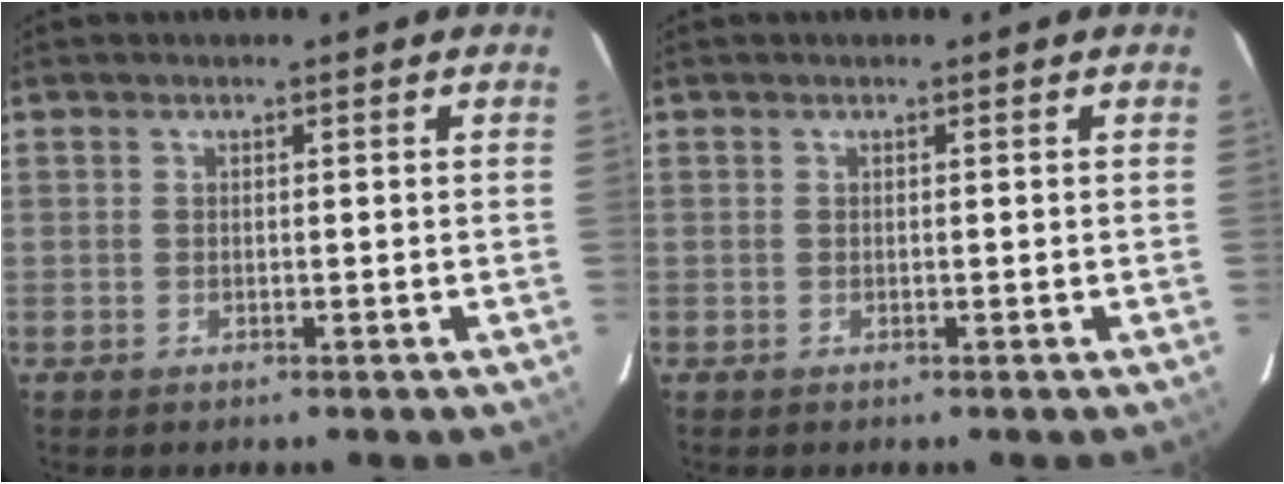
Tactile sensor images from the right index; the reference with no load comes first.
{"total": 0.0}